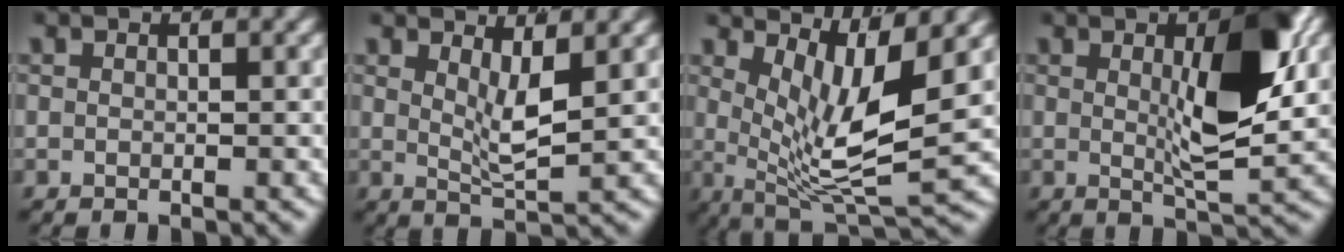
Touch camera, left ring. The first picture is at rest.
{"total": 3.7, "force": [1.8, 0.5, 3.2], "torque": [-0.052, -0.019, 0.039]}
{"total": 8.8, "force": [1.9, 3.4, 7.9], "torque": [-0.125, -0.025, 0.040]}
{"total": 7.5, "force": [1.1, 1.8, 7.2], "torque": [-0.104, -0.015, 0.026]}